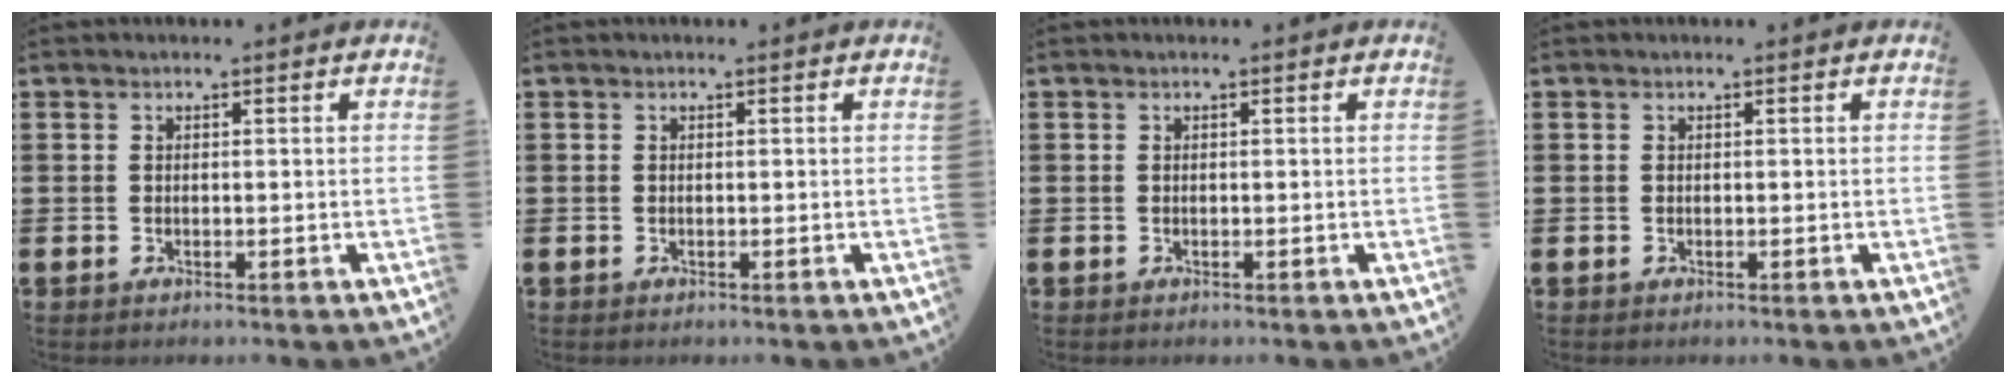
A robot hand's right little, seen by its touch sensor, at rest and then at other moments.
{"total": 0.0}
{"total": 0.0}
{"total": 0.0}